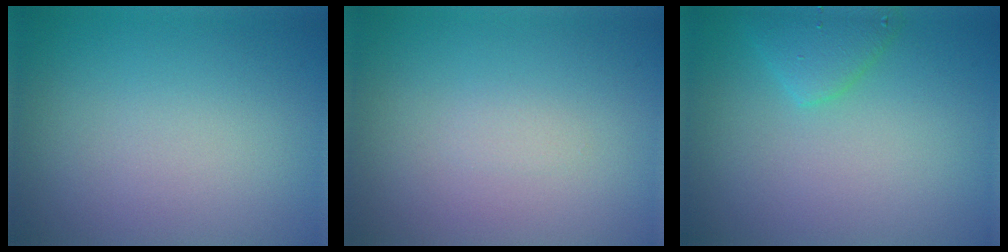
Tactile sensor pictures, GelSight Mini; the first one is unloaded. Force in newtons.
{"total": 0.5, "press": 0.5, "slide": 0.0}
{"total": 2.5, "press": 2.5, "slide": 0.2}